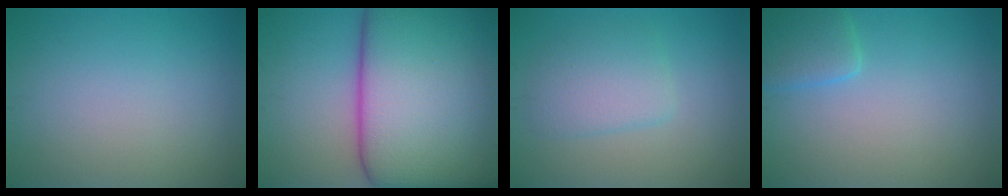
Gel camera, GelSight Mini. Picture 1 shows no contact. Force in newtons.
{"total": 23.4, "press": 23.4, "slide": 0.7}
{"total": 3.4, "press": 3.4, "slide": 0.1}
{"total": 2.6, "press": 2.6, "slide": 0.2}